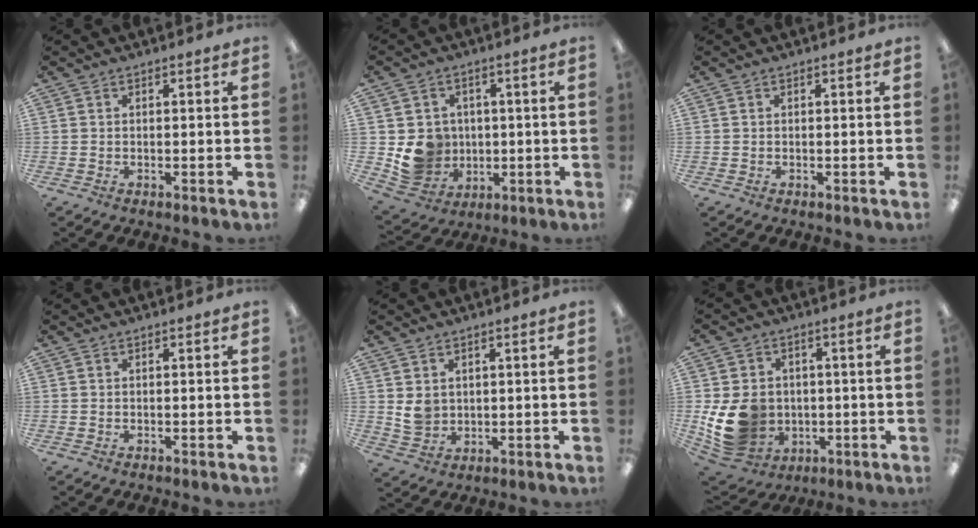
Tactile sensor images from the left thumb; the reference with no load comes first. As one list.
[{"total": 9.0, "force": [0.2, 8.6, 2.4], "torque": [-0.055, 0.005, 0.018]}, {"total": 0.0}, {"total": 0.0}, {"total": 4.6, "force": [1.9, 3.7, 2.0], "torque": [-0.027, -0.003, 0.036]}, {"total": 13.2, "force": [-1.4, 11.3, 6.6], "torque": [-0.152, 0.004, -0.016]}]